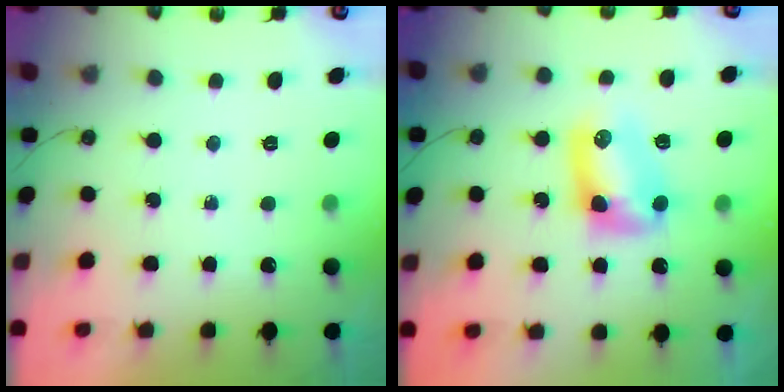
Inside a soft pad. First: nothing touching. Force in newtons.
{"total": 9.2, "press": 9.2, "slide": 0.7}